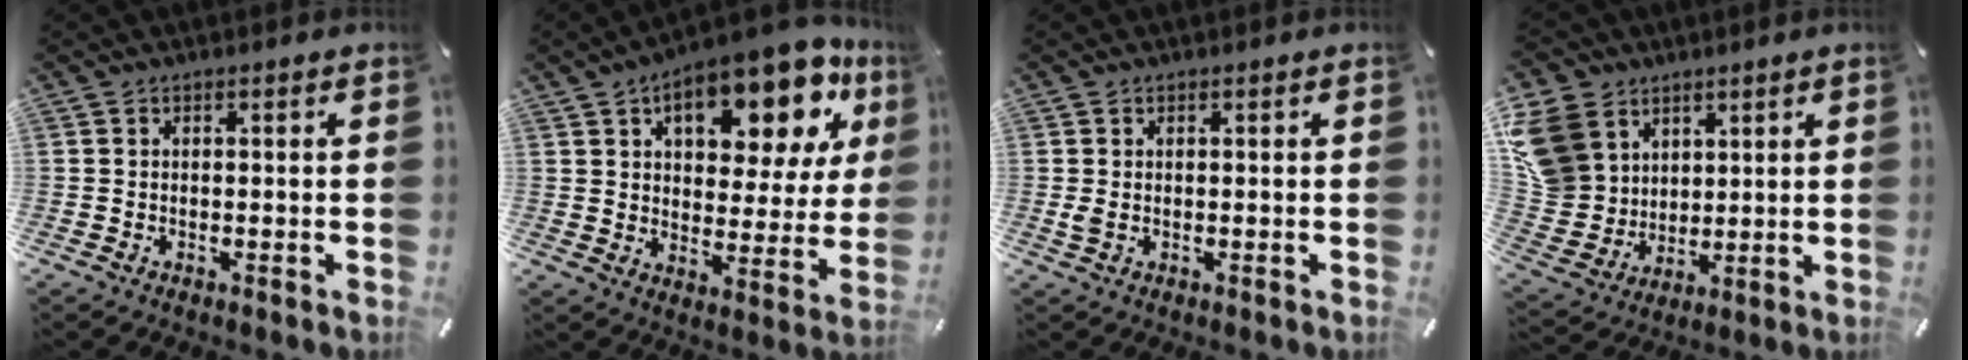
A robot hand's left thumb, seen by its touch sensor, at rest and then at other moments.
{"total": 19.7, "force": [11.5, 8.9, 13.3], "torque": [-0.180, -0.072, 0.184]}
{"total": 1.3, "force": [0.1, 0.8, 0.9], "torque": [-0.010, -0.002, 0.000]}
{"total": 14.8, "force": [5.9, 12.3, 5.6], "torque": [-0.146, -0.024, 0.118]}